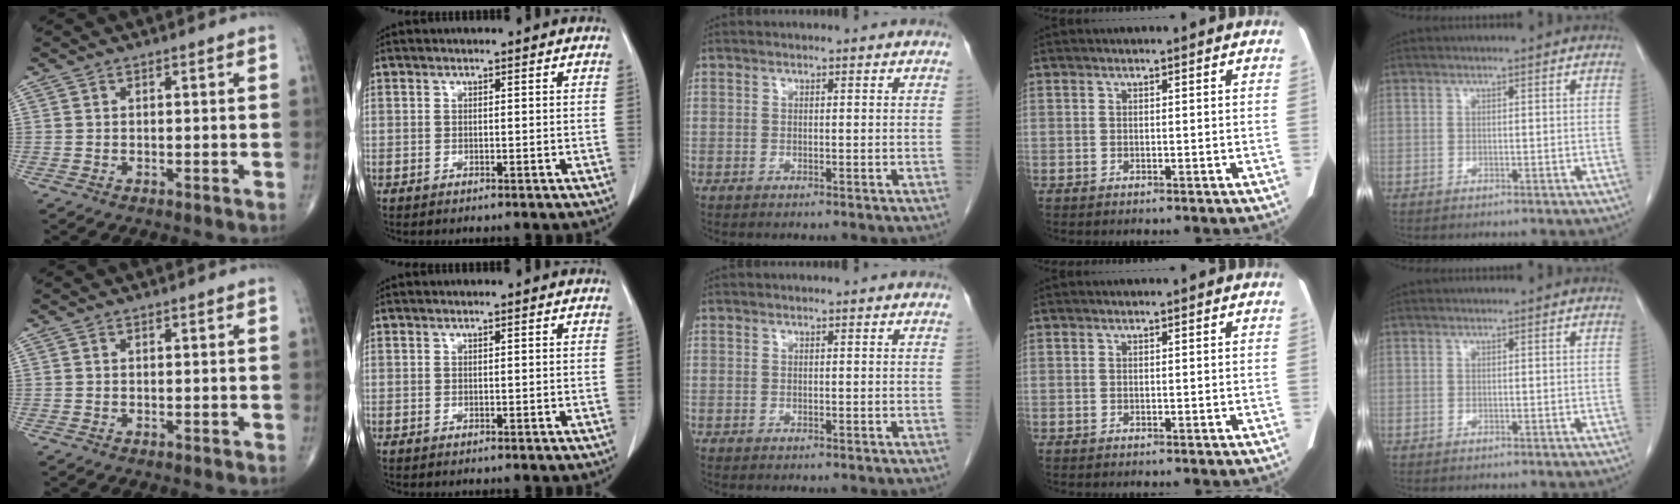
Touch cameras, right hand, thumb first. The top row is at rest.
{}